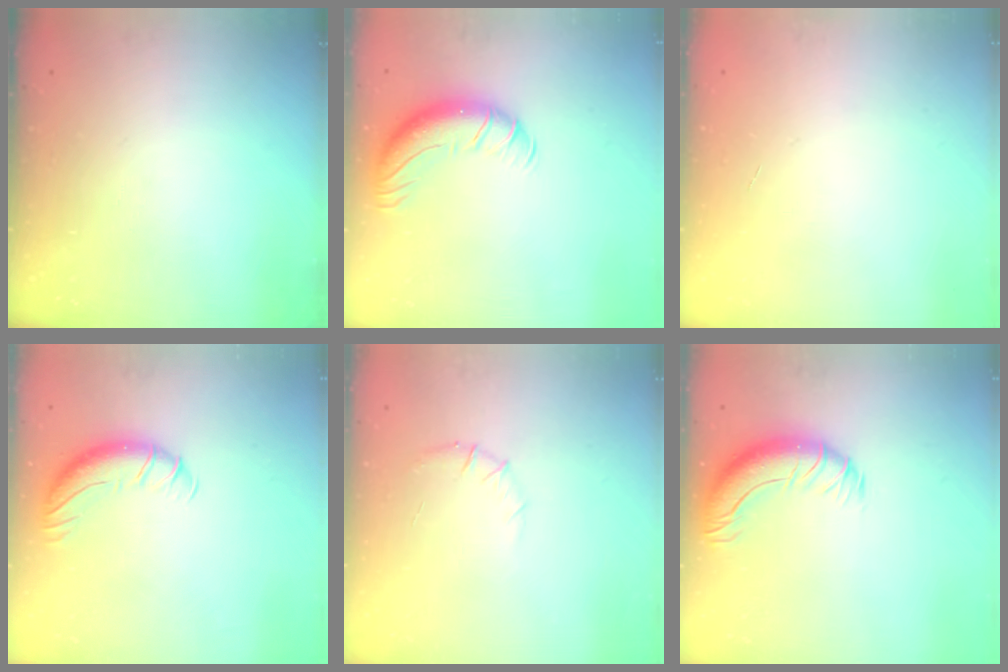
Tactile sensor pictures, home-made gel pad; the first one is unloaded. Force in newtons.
{"total": 11.8, "press": 11.4, "slide": 3.0}
{"total": 0.0}
{"total": 8.8, "press": 8.6, "slide": 1.6}
{"total": 6.2, "press": 6.0, "slide": 1.8}
{"total": 11.9, "press": 11.6, "slide": 2.2}